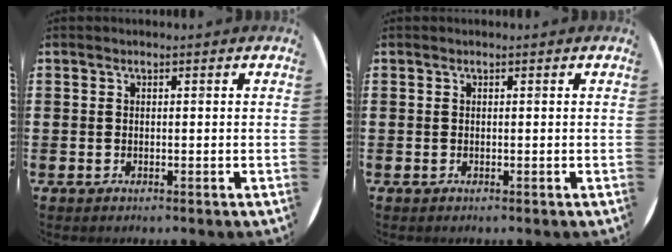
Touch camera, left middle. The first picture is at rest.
{"total": 0.0}